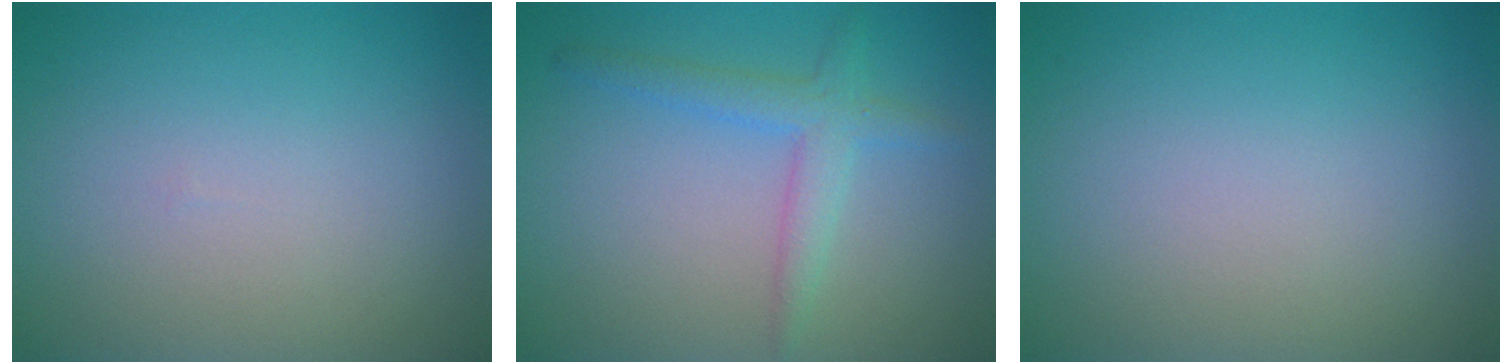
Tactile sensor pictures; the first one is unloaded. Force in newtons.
{"total": 2.8, "press": 2.8, "slide": 0.2}
{"total": 0.0}